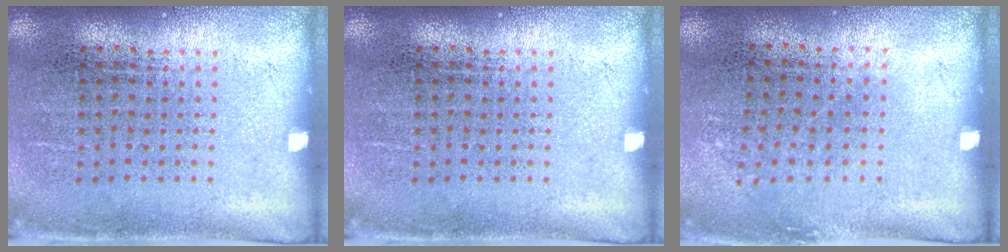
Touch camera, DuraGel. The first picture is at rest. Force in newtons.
{"total": 0.0}
{"total": 0.8, "press": 0.7, "slide": 0.5}